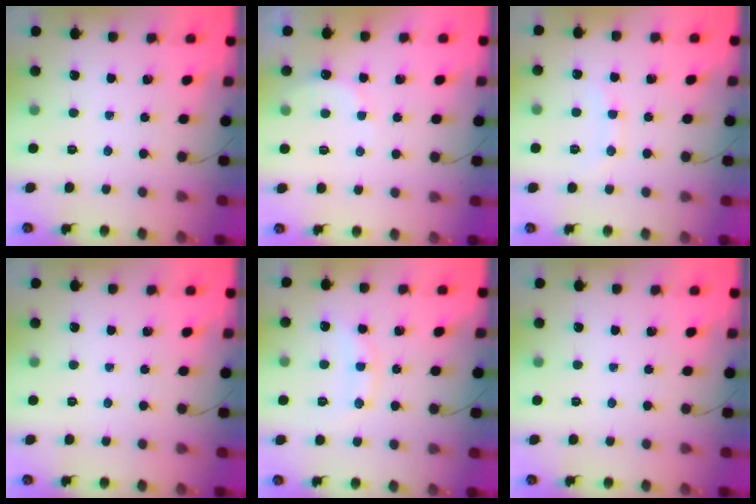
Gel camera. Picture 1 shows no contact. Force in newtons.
{"total": 5.6, "press": 5.5, "slide": 1.3}
{"total": 6.6, "press": 6.5, "slide": 1.4}
{"total": 0.0}
{"total": 9.7, "press": 9.6, "slide": 0.9}
{"total": 0.0}